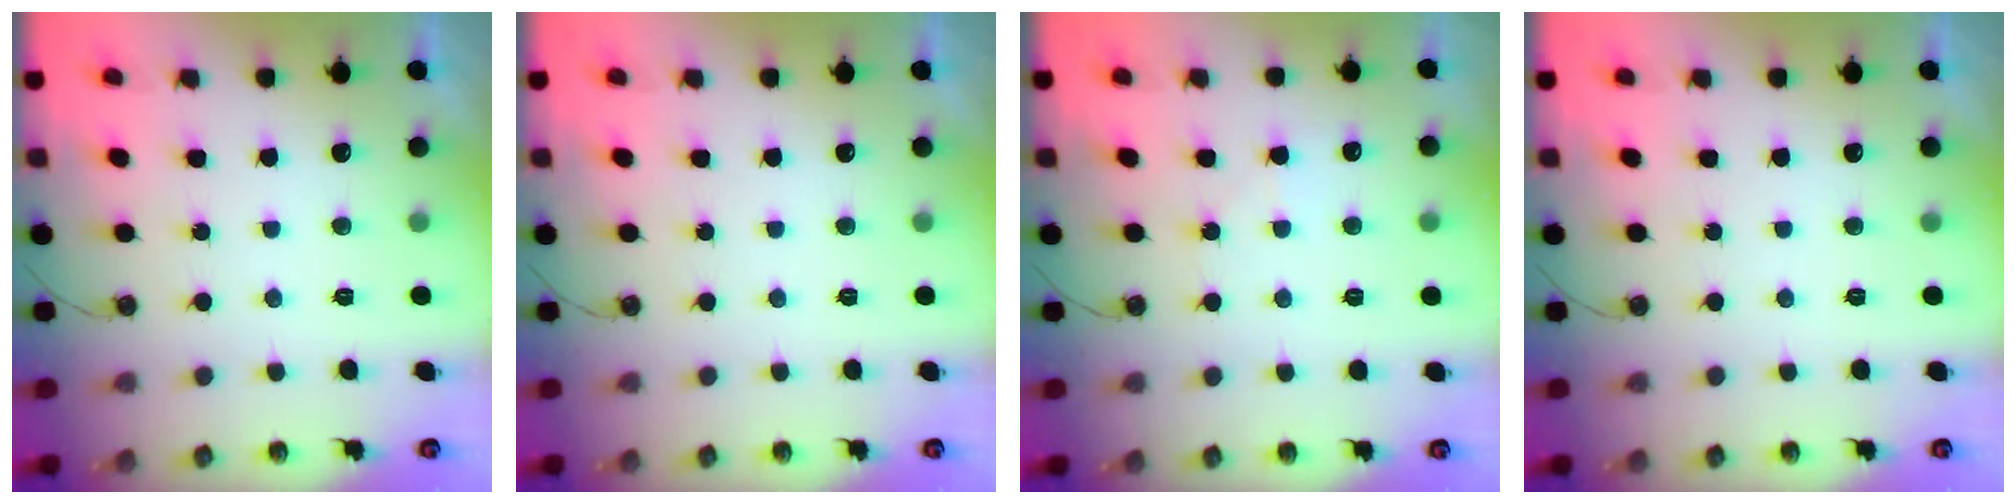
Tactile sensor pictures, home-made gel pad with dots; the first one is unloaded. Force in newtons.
{"total": 0.0}
{"total": 3.9, "press": 3.8, "slide": 0.7}
{"total": 0.0}